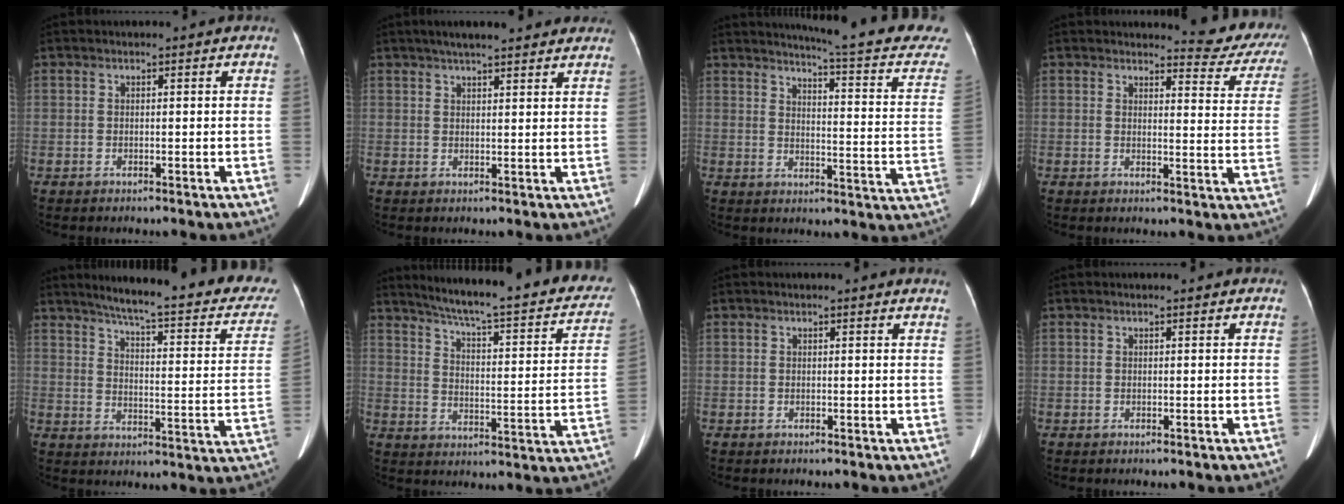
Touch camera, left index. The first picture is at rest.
{"total": 10.5, "force": [8.7, 1.7, 5.6], "torque": [-0.071, 0.032, 0.109]}
{"total": 18.8, "force": [17.2, 0.6, 7.5], "torque": [-0.100, -0.087, 0.185]}
{"total": 10.0, "force": [9.7, 1.6, 1.7], "torque": [0.002, -0.060, 0.083]}
{"total": 25.5, "force": [21.8, 3.2, 12.9], "torque": [-0.173, -0.049, 0.261]}
{"total": 26.7, "force": [22.2, 4.1, 14.3], "torque": [-0.200, -0.030, 0.275]}
{"total": 1.9, "force": [1.8, -0.2, 0.5], "torque": [-0.016, -0.007, 0.009]}
{"total": 0.8, "force": [0.8, 0.0, 0.2], "torque": [-0.008, 0.005, 0.009]}